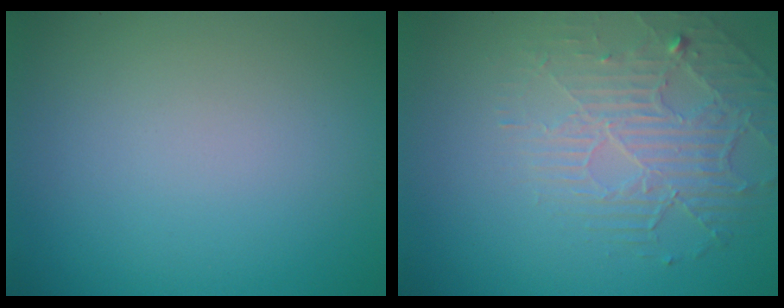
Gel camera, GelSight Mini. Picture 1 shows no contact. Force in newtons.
{"total": 2.6, "press": 2.0, "slide": 1.7}